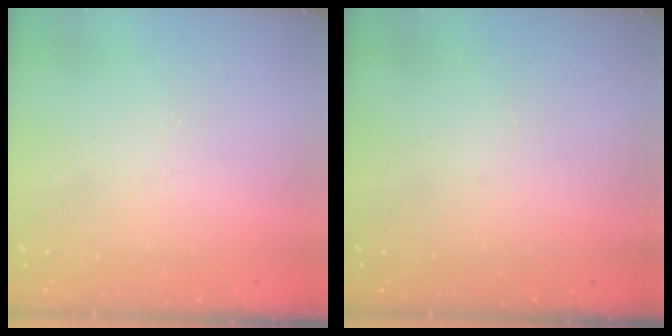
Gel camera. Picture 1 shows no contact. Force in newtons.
{"total": 0.0}